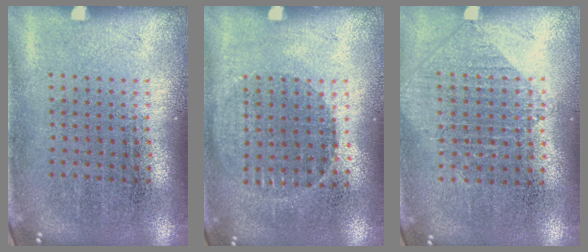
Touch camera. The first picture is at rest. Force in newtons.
{"total": 1.0, "press": 0.8, "slide": 0.5}
{"total": 0.9, "press": 0.9, "slide": 0.2}